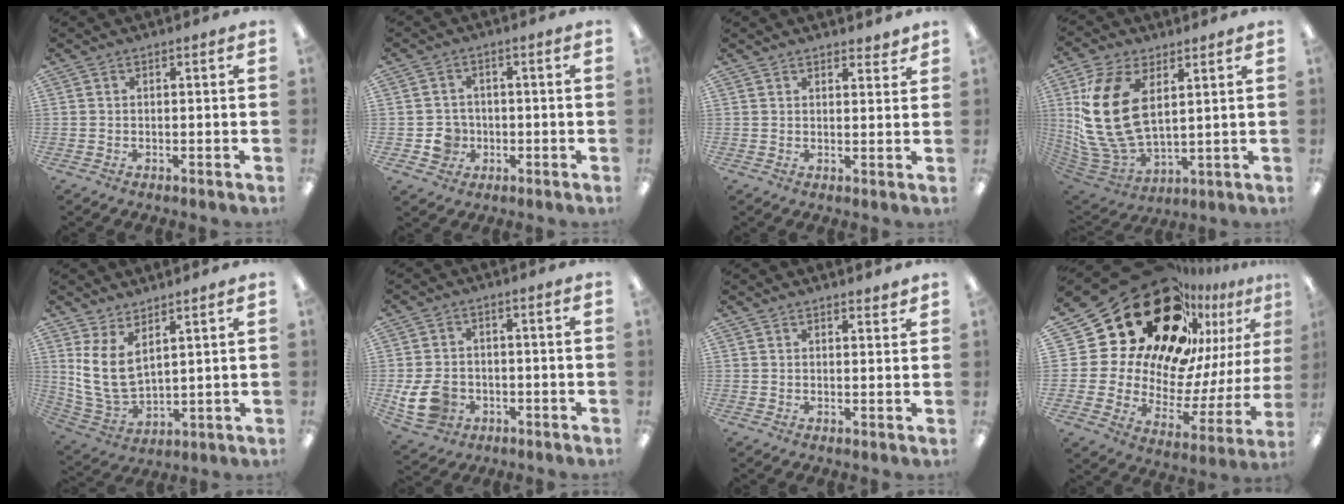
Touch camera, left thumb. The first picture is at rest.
{"total": 5.7, "force": [-1.3, 5.3, 1.6], "torque": [-0.030, 0.012, -0.021]}
{"total": 2.3, "force": [2.2, 0.5, 0.5], "torque": [0.005, -0.015, 0.038]}
{"total": 19.5, "force": [4.9, 11.5, 15.0], "torque": [-0.347, -0.016, 0.083]}
{"total": 10.5, "force": [5.0, 5.4, 7.5], "torque": [-0.185, -0.025, 0.095]}
{"total": 8.8, "force": [-2.6, 6.7, 5.1], "torque": [-0.114, 0.007, -0.045]}
{"total": 1.8, "force": [1.8, 0.3, 0.4], "torque": [0.007, -0.011, 0.029]}
{"total": 32.1, "force": [20.7, 17.9, 16.7], "torque": [-0.263, -0.179, 0.407]}